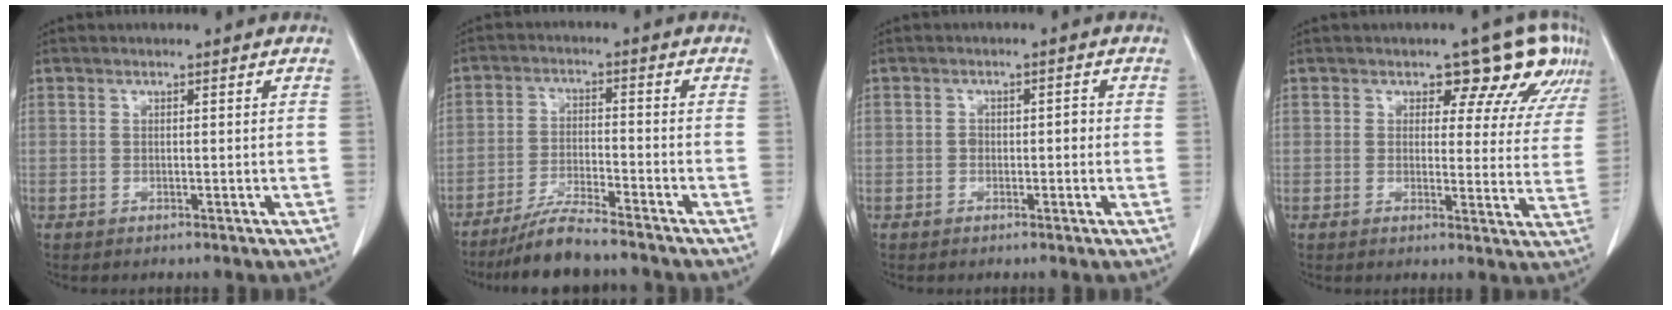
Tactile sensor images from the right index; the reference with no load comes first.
{"total": 7.4, "force": [-6.5, 0.3, 3.5], "torque": [-0.066, -0.023, -0.119]}
{"total": 1.8, "force": [-0.4, 1.2, 1.2], "torque": [-0.012, 0.007, -0.006]}
{"total": 10.0, "force": [6.9, 5.2, 5.0], "torque": [-0.037, -0.001, 0.058]}